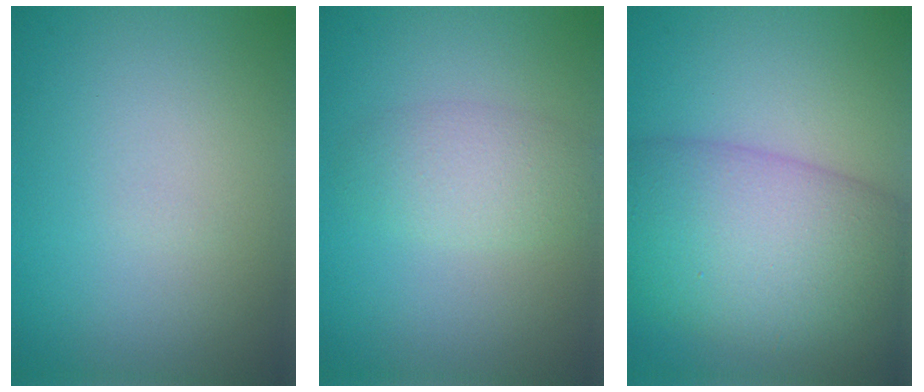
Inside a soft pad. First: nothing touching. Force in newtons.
{"total": 2.7, "press": 2.7, "slide": 0.1}
{"total": 10.6, "press": 10.6, "slide": 0.4}